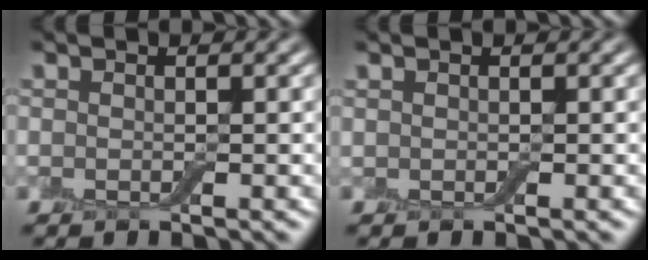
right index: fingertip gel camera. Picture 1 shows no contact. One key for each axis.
{"total": 0.0}